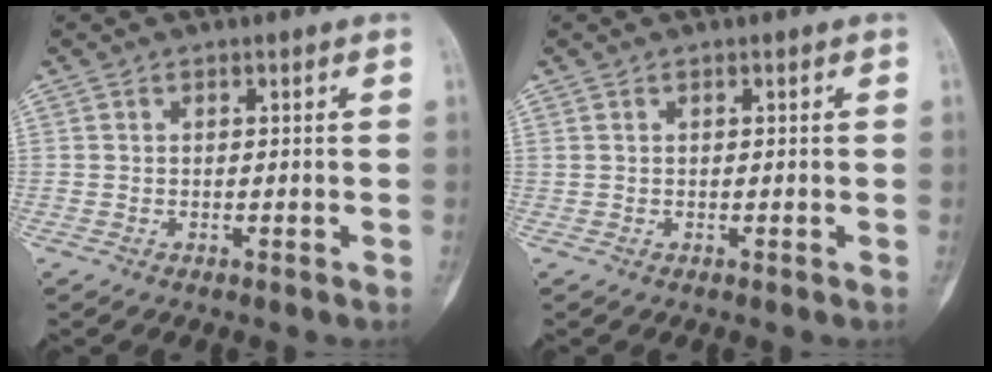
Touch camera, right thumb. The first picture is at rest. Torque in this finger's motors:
{"motor_torque": [0.21, 0.04, 0.06, -0.13, 0.08]}